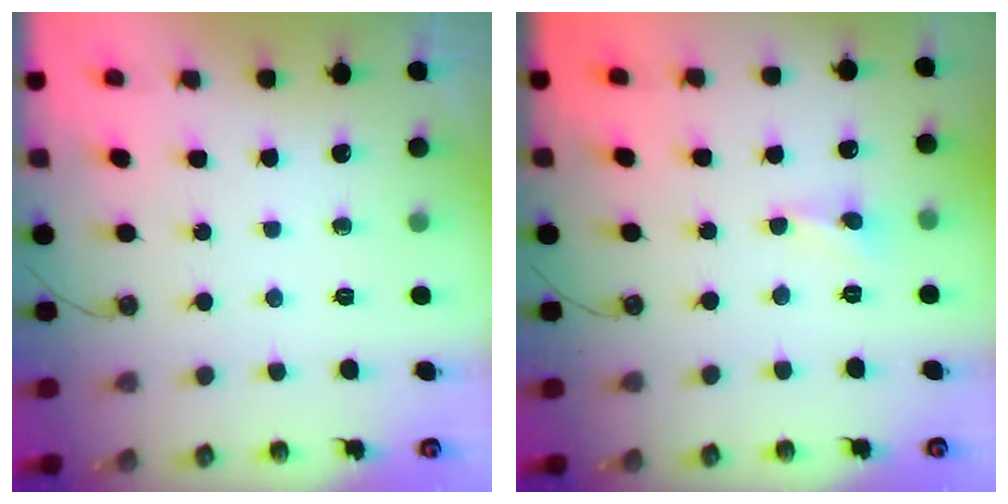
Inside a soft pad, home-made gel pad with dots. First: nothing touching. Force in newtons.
{"total": 0.9, "press": 0.9, "slide": 0.2}